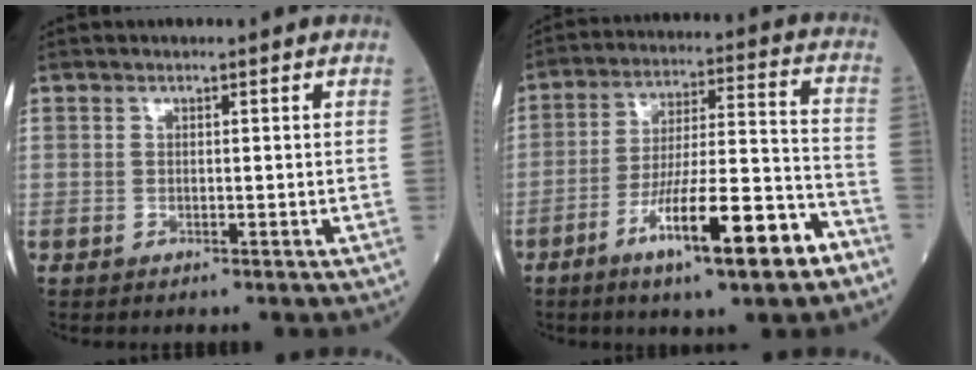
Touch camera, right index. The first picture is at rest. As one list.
[{"total": 15.4, "force": [-8.5, 1.7, 12.7], "torque": [-0.214, 0.000, -0.134]}]